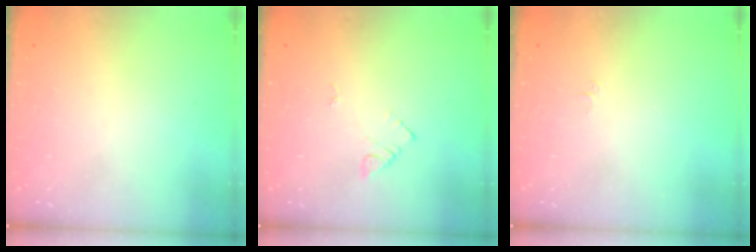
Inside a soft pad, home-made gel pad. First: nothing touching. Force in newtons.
{"total": 4.0, "press": 4.0, "slide": 0.5}
{"total": 3.6, "press": 3.6, "slide": 0.4}